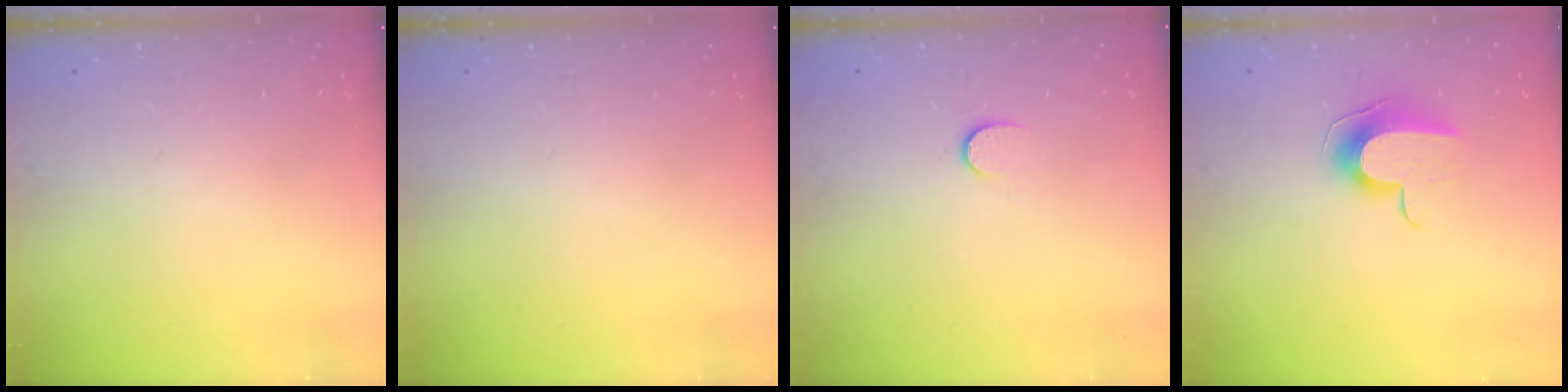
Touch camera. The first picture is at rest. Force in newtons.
{"total": 0.0}
{"total": 6.3, "press": 6.3, "slide": 0.5}
{"total": 9.0, "press": 9.0, "slide": 0.5}